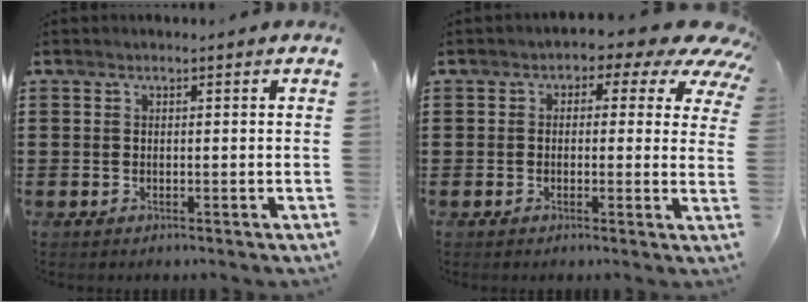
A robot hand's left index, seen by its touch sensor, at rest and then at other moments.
{"total": 3.0, "force": [0.8, 2.1, 2.0], "torque": [-0.036, -0.011, 0.001]}